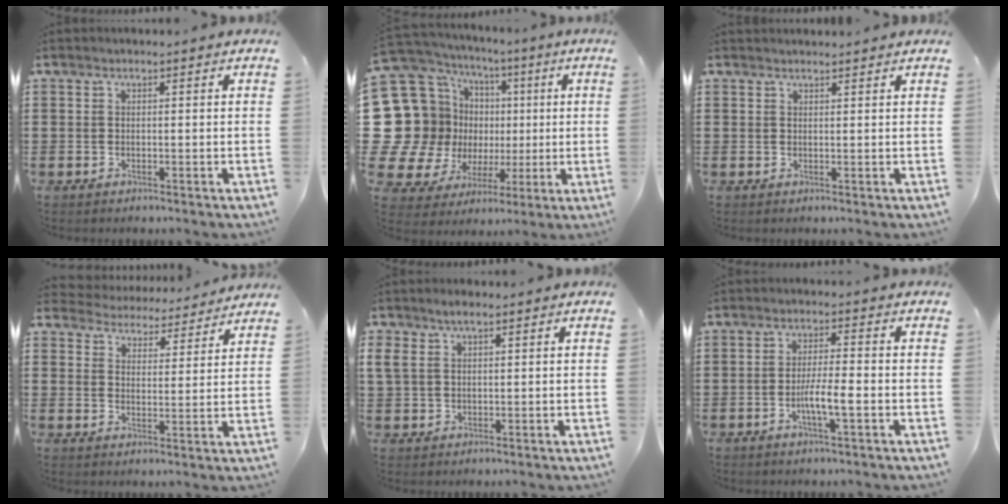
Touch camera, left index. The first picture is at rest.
{"total": 18.8, "force": [1.0, 17.2, 7.4], "torque": [-0.221, -0.023, 0.056]}
{"total": 1.1, "force": [1.1, 0.2, 0.0], "torque": [-0.002, 0.000, 0.022]}
{"total": 4.3, "force": [4.3, 0.3, -0.5], "torque": [-0.018, -0.036, 0.072]}
{"total": 3.0, "force": [1.4, 1.7, 2.0], "torque": [-0.044, 0.008, 0.025]}
{"total": 4.7, "force": [-1.5, 0.5, 4.4], "torque": [-0.082, -0.001, -0.029]}